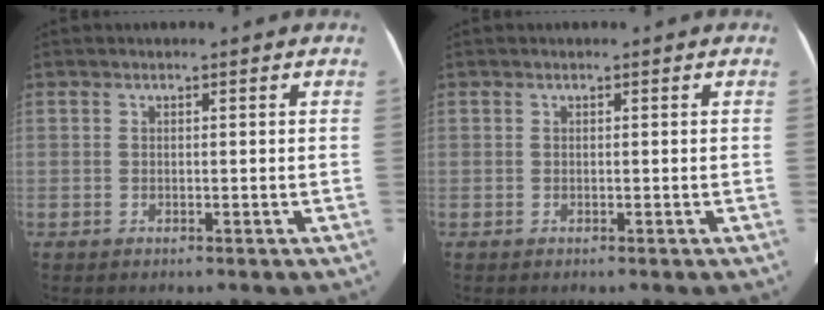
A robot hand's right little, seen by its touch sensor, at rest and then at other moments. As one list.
[{"total": 0.0}]